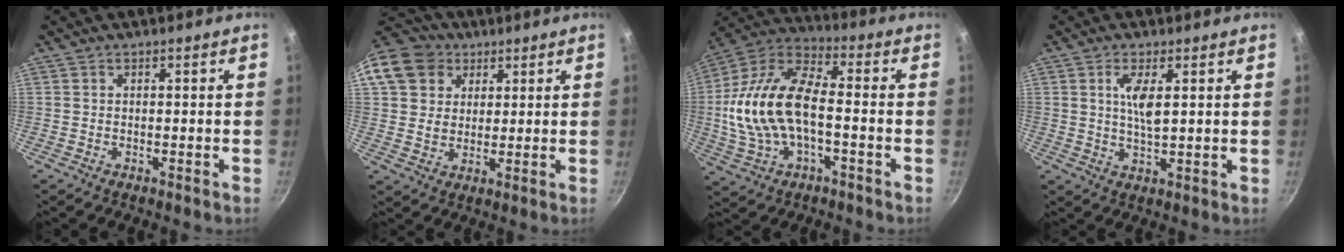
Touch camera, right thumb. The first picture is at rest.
{"total": 13.0, "force": [5.5, 10.6, 5.1], "torque": [-0.083, 0.009, 0.093]}
{"total": 18.9, "force": [-2.1, 9.7, 16.1], "torque": [-0.307, 0.040, -0.050]}
{"total": 5.4, "force": [1.6, 1.7, 4.9], "torque": [-0.093, -0.008, 0.032]}